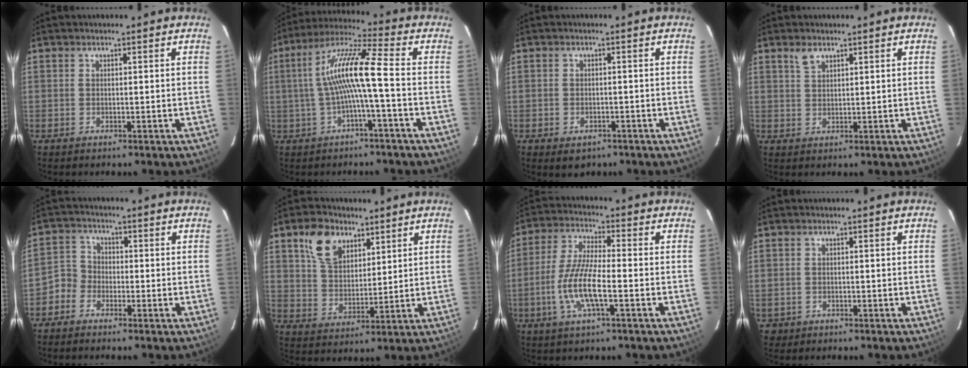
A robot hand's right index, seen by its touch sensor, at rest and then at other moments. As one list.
[{"total": 10.8, "force": [-1.2, 0.2, 10.8], "torque": [-0.219, 0.019, -0.020]}, {"total": 3.7, "force": [-2.1, 2.5, 1.6], "torque": [-0.033, -0.008, -0.023]}, {"total": 2.3, "force": [1.7, 1.1, 1.2], "torque": [-0.022, 0.003, 0.035]}, {"total": 3.9, "force": [-2.3, 3.1, 0.3], "torque": [-0.003, 0.017, -0.054]}, {"total": 10.0, "force": [5.5, 6.2, 5.5], "torque": [-0.107, 0.023, 0.107]}, {"total": 10.2, "force": [-3.1, 1.9, 9.5], "torque": [-0.200, -0.003, -0.063]}, {"total": 2.0, "force": [-0.6, 1.9, 0.2], "torque": [-0.006, 0.001, -0.005]}]